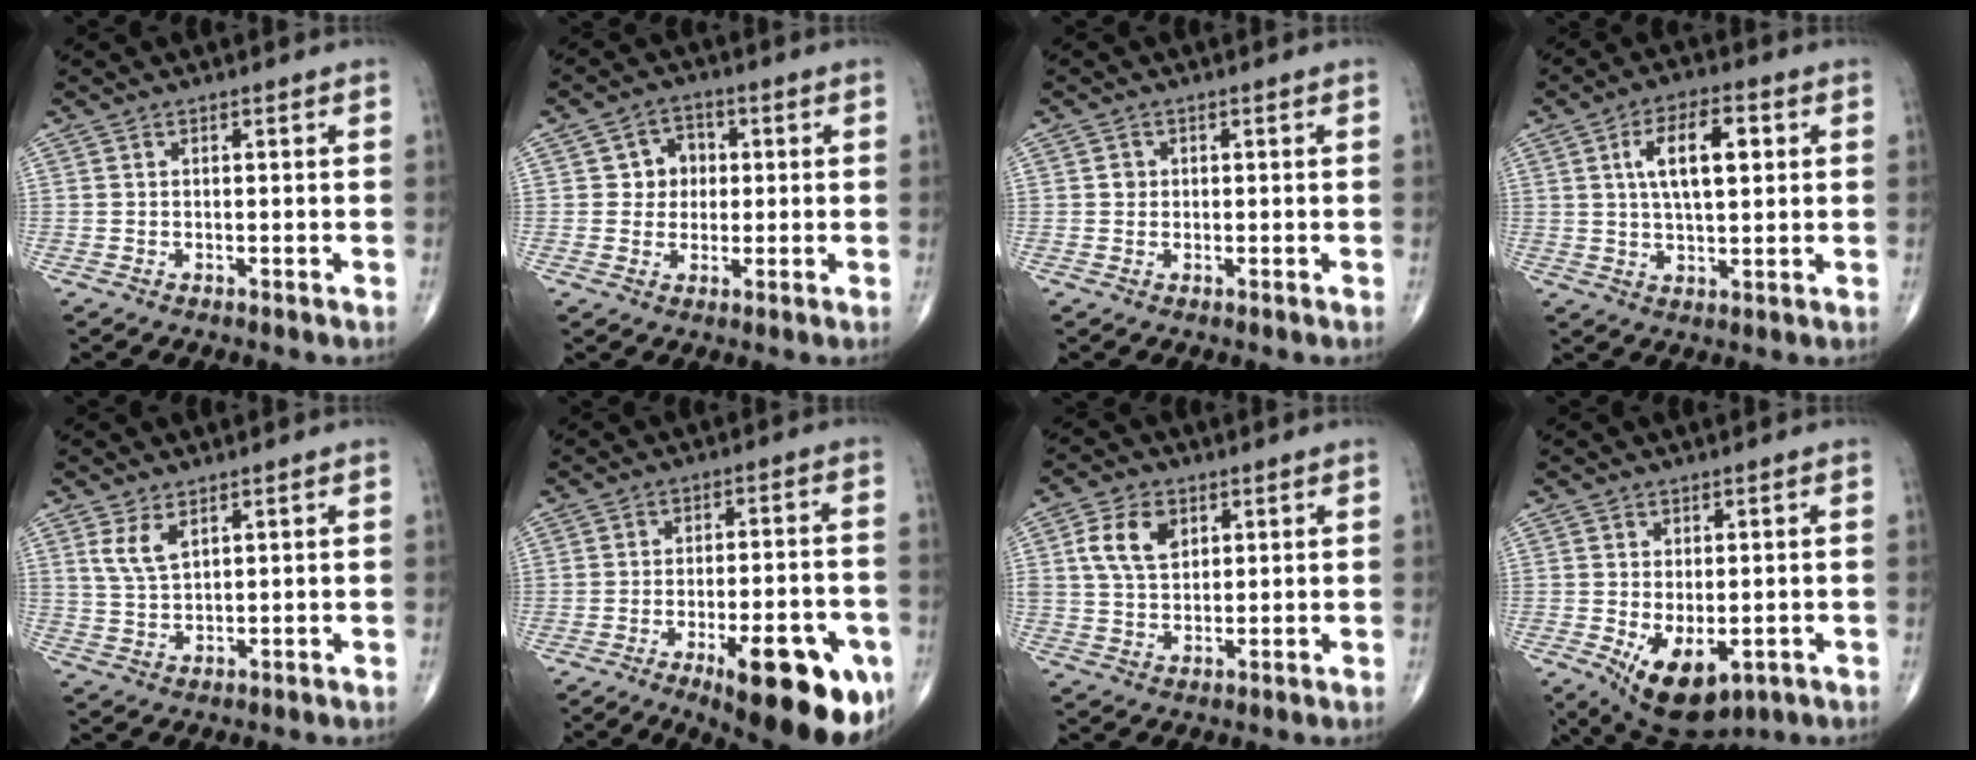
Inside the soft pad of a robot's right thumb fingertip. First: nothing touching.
{"total": 4.3, "force": [0.2, 3.9, 1.7], "torque": [0.005, 0.010, -0.005]}
{"total": 1.3, "force": [0.1, 1.2, 0.4], "torque": [0.000, 0.002, 0.001]}
{"total": 10.6, "force": [2.7, 4.7, 9.1], "torque": [-0.144, 0.005, 0.045]}
{"total": 4.5, "force": [2.4, 2.0, 3.3], "torque": [-0.064, -0.010, 0.055]}
{"total": 19.6, "force": [-8.9, 6.7, 16.1], "torque": [-0.159, 0.028, -0.113]}
{"total": 8.0, "force": [2.8, 5.3, 5.2], "torque": [-0.087, -0.006, 0.054]}
{"total": 10.0, "force": [-3.0, 5.6, 7.8], "torque": [-0.116, -0.012, -0.029]}